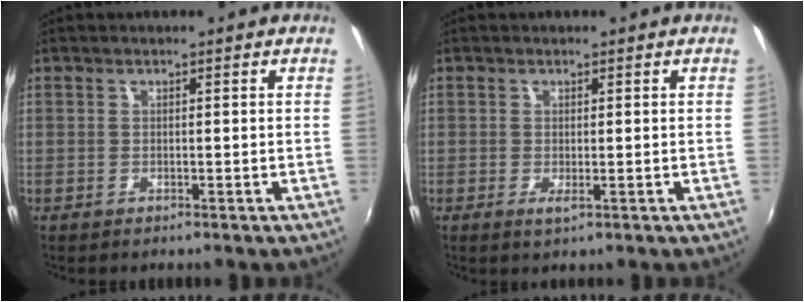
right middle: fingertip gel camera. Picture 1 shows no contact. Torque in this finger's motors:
{"motor_torque": [-0.23, -0.54, 0.02, 0.00]}